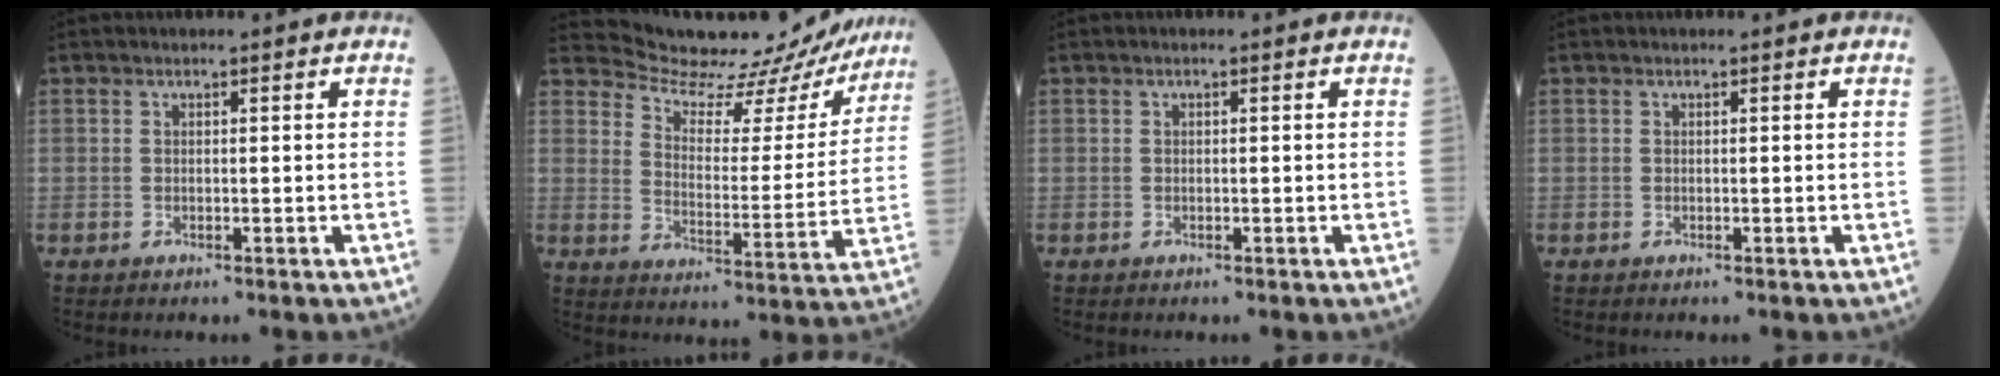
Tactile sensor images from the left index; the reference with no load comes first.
{"total": 17.8, "force": [17.1, 4.3, 2.1], "torque": [-0.017, -0.034, 0.208]}
{"total": 0.0}
{"total": 0.0}